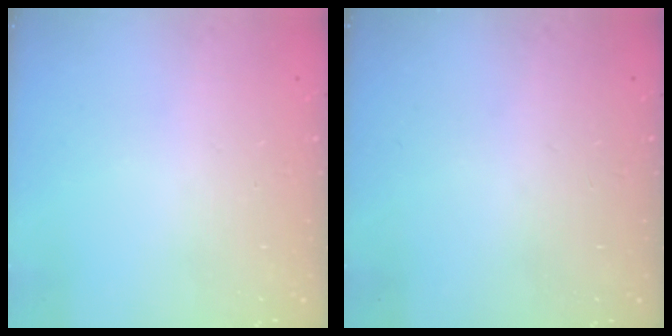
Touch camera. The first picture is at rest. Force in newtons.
{"total": 0.0}